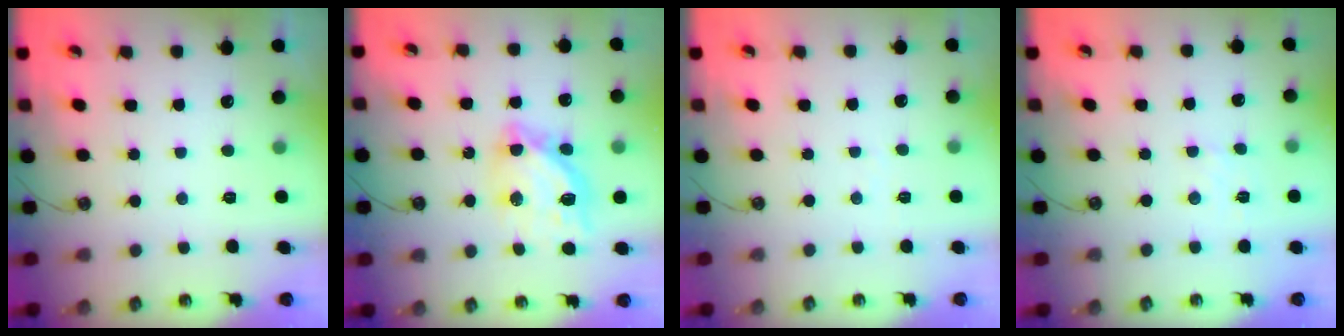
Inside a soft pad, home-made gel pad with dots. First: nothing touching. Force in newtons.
{"total": 13.2, "press": 13.2, "slide": 1.2}
{"total": 2.9, "press": 2.9, "slide": 0.4}
{"total": 2.5, "press": 2.5, "slide": 0.4}